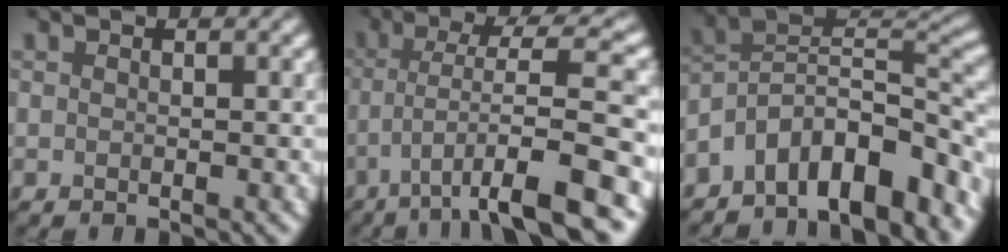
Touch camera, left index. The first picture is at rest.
{"total": 9.9, "force": [-3.5, 1.9, 9.0], "torque": [-0.135, 0.024, -0.058]}
{"total": 10.8, "force": [-7.1, 4.4, 6.9], "torque": [-0.102, 0.024, -0.131]}